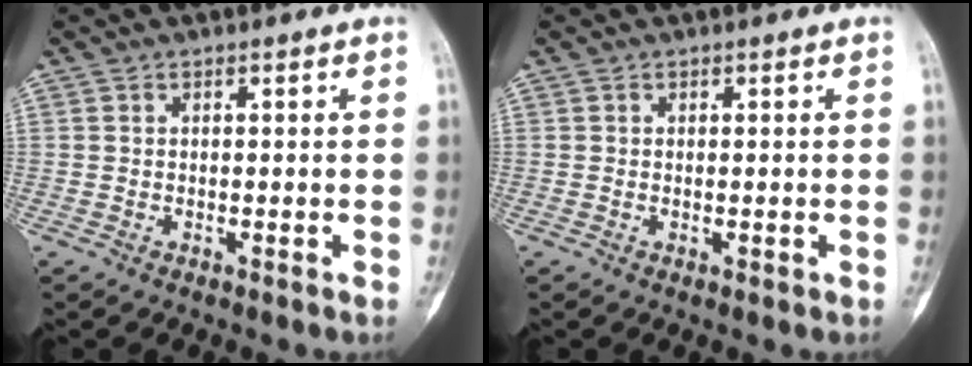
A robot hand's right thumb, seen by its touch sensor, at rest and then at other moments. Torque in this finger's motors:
{"motor_torque": [0.22, -0.05, 0.09, -0.08, -0.04]}